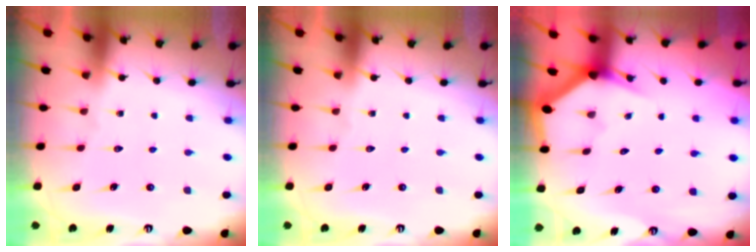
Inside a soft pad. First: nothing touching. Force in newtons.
{"total": 0.0}
{"total": 3.0, "press": 3.0, "slide": 0.1}